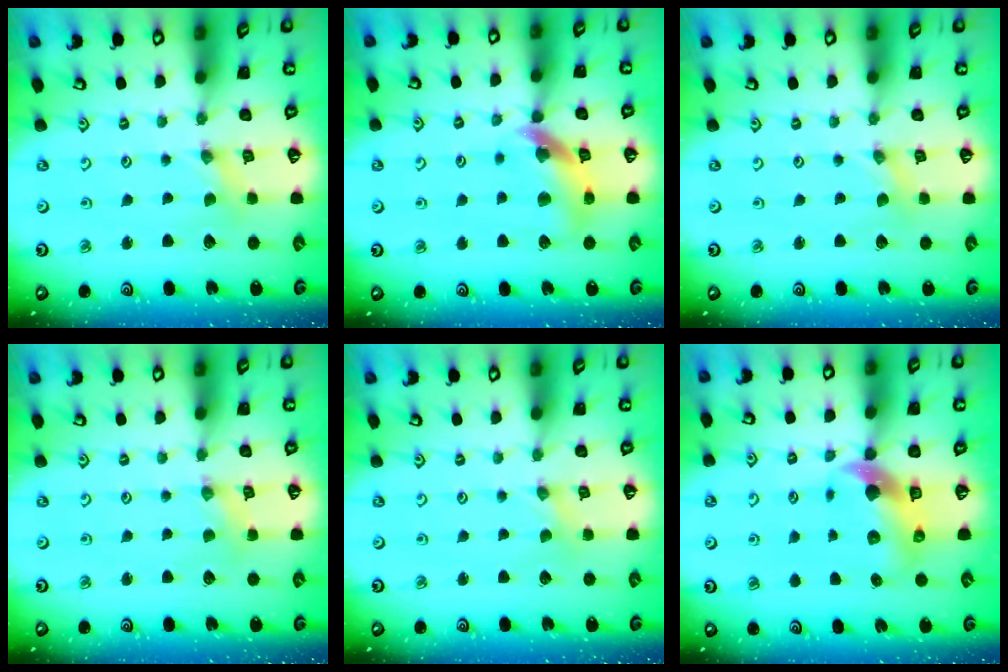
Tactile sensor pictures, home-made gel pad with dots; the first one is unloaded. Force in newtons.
{"total": 13.8, "press": 13.7, "slide": 1.7}
{"total": 0.0}
{"total": 2.4, "press": 2.4, "slide": 0.4}
{"total": 0.0}
{"total": 8.5, "press": 8.3, "slide": 1.4}